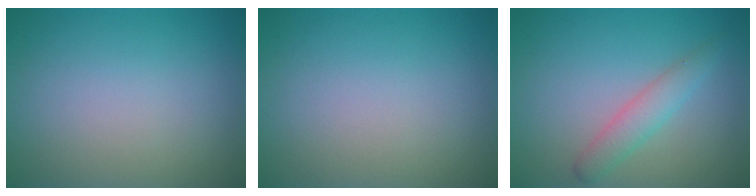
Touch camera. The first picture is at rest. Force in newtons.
{"total": 0.0}
{"total": 2.3, "press": 2.3, "slide": 0.2}